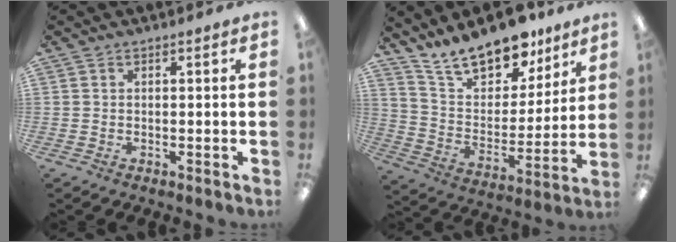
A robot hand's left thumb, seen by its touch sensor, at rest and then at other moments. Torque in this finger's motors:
{"motor_torque": [0.10, 0.58, 1.40, -1.37, 0.26]}